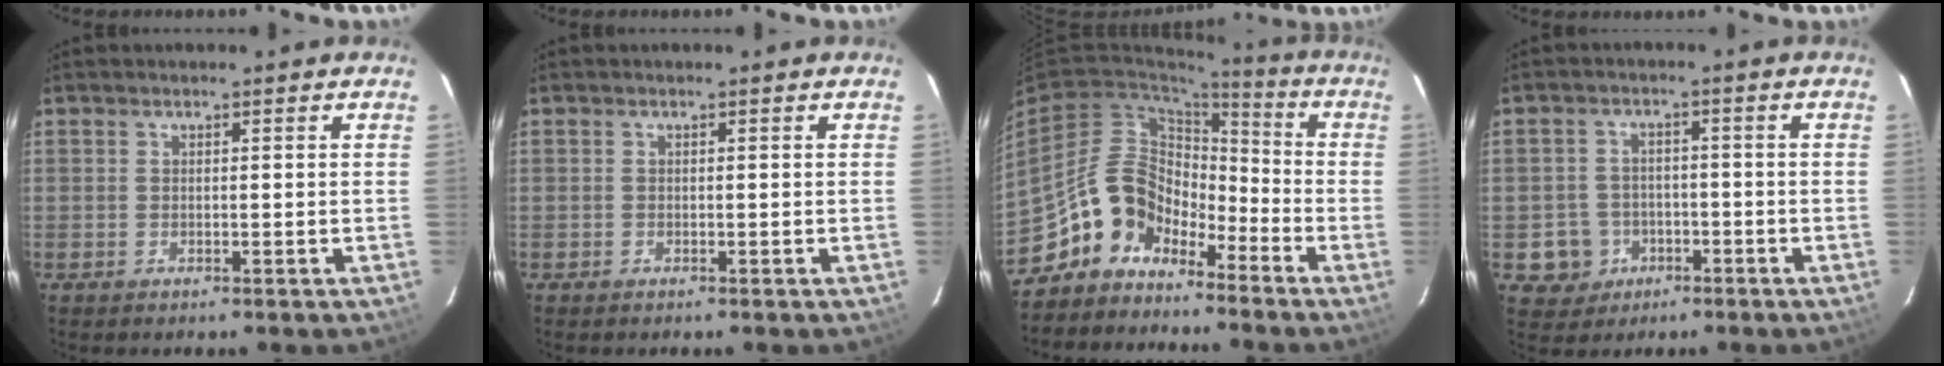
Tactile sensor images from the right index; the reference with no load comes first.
{"total": 0.0}
{"total": 11.8, "force": [-8.9, 7.2, 3.1], "torque": [-0.066, 0.038, -0.170]}
{"total": 6.3, "force": [-2.4, 5.8, 0.8], "torque": [-0.032, 0.020, -0.029]}